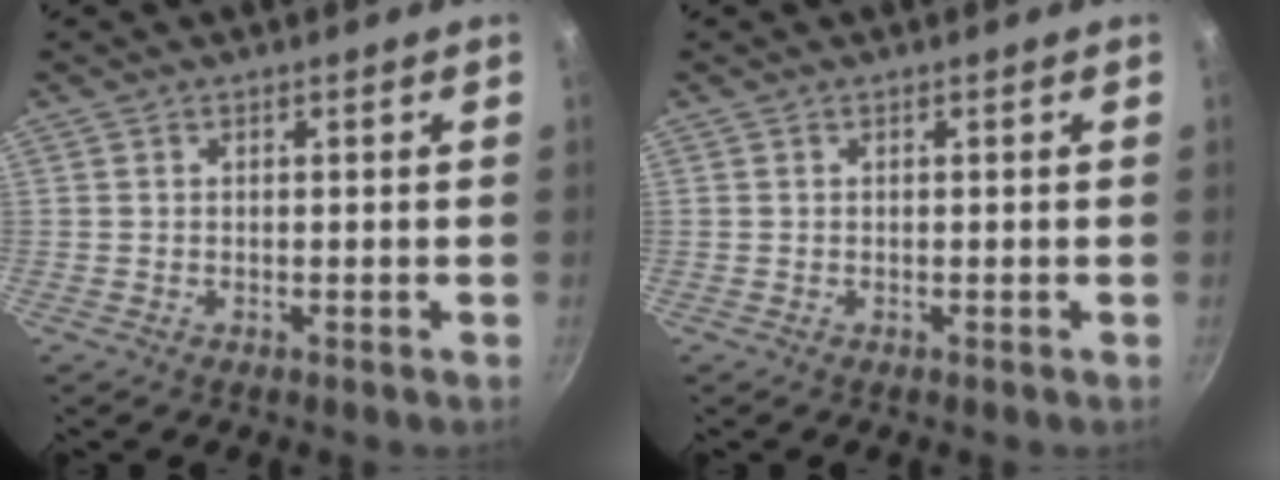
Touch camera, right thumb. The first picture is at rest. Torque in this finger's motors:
{"motor_torque": [0.00, 0.00, 0.00, 0.01, 0.00]}